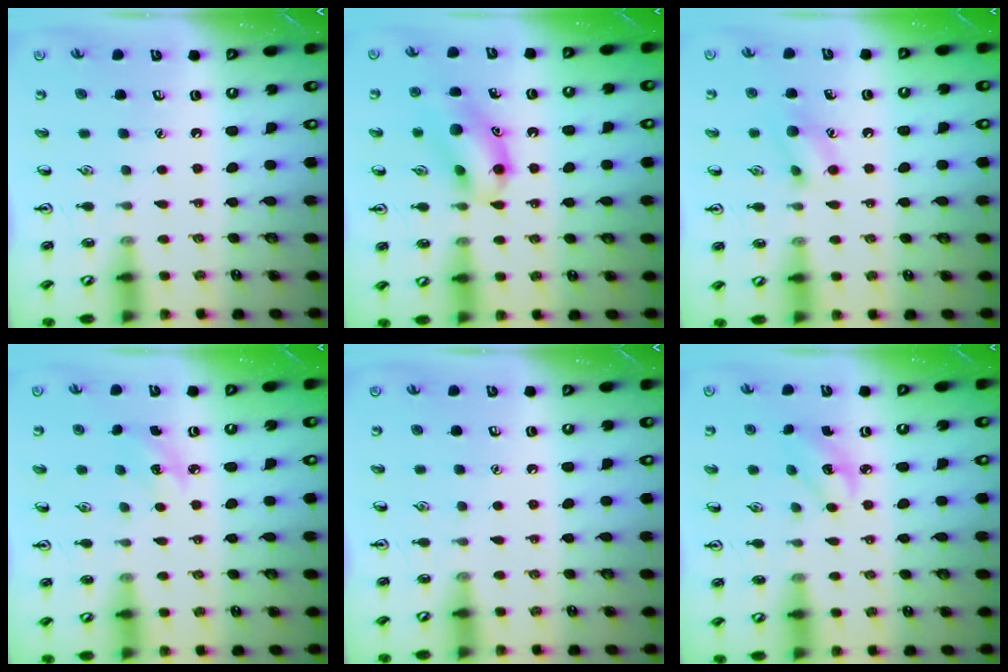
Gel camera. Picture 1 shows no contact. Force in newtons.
{"total": 13.5, "press": 13.4, "slide": 1.4}
{"total": 8.3, "press": 8.3, "slide": 0.7}
{"total": 4.8, "press": 4.6, "slide": 1.5}
{"total": 0.0}
{"total": 2.8, "press": 2.7, "slide": 0.9}